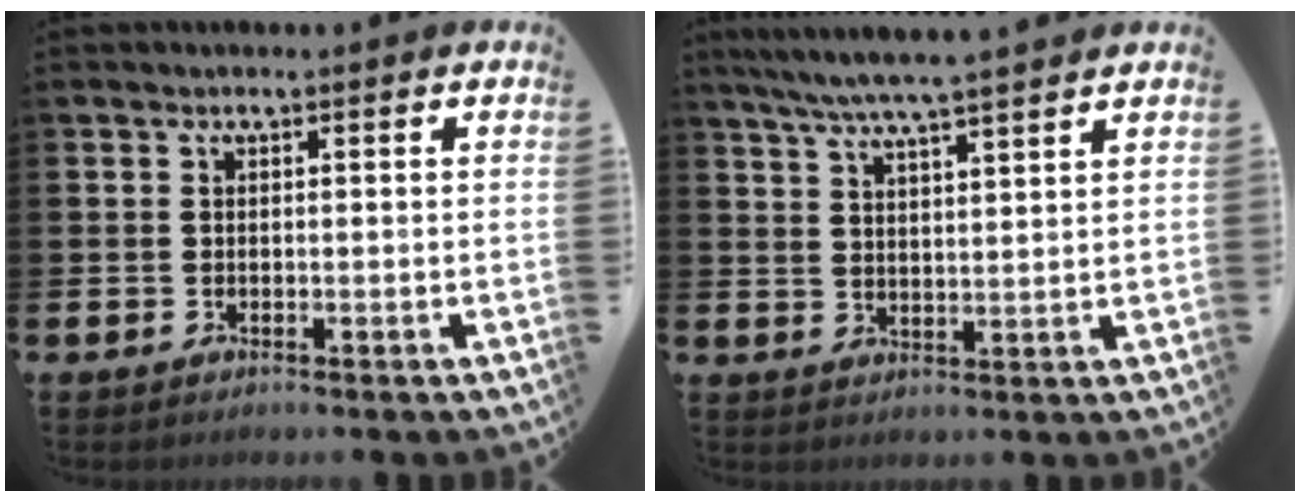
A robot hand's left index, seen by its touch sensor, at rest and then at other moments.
{"total": 6.2, "force": [5.8, -0.3, 2.1], "torque": [-0.063, -0.022, 0.103]}